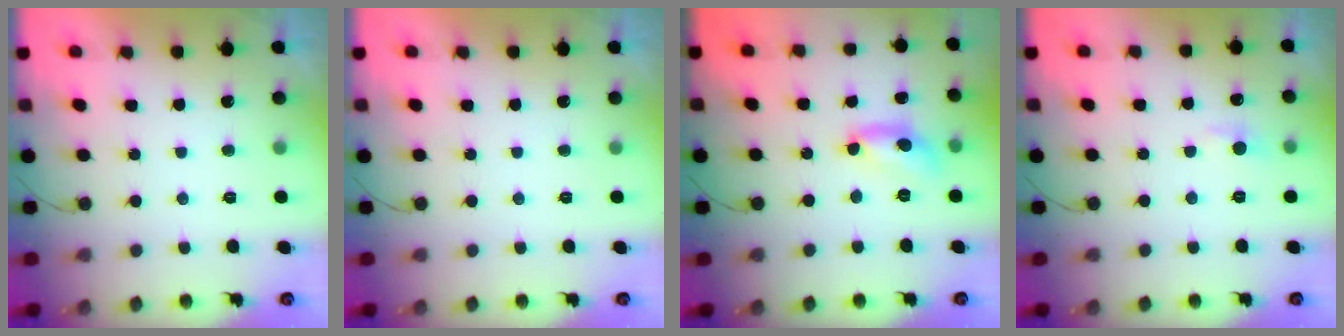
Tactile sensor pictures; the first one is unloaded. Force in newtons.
{"total": 0.0}
{"total": 9.8, "press": 9.8, "slide": 0.7}
{"total": 6.3, "press": 6.3, "slide": 0.9}